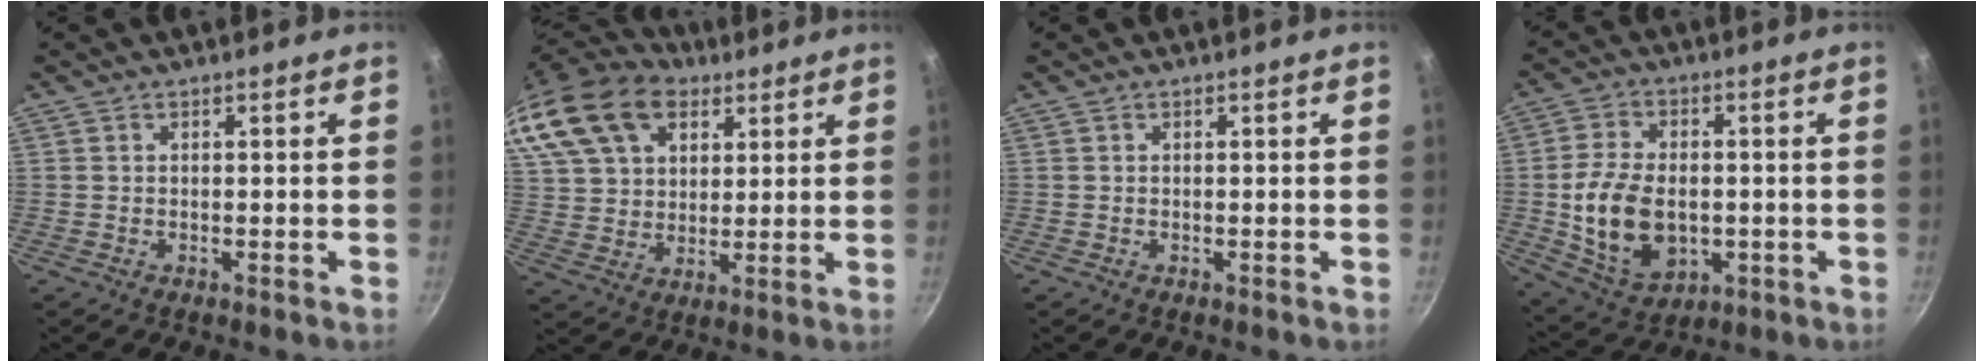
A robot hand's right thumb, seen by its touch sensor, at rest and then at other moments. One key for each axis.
{"total": 23.5, "fx": 12.5, "fy": 15.4, "fz": 12.6, "tx": -0.265, "ty": 0.014, "tz": 0.231}
{"total": 0.0}
{"total": 14.4, "fx": -1.4, "fy": 9.6, "fz": 10.7, "tx": -0.185, "ty": 0.000, "tz": -0.013}